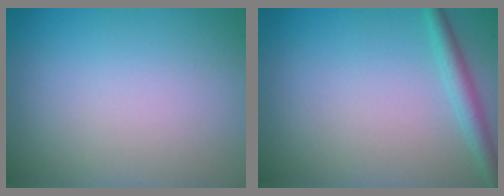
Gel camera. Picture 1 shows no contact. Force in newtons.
{"total": 2.0, "press": 2.0, "slide": 0.1}